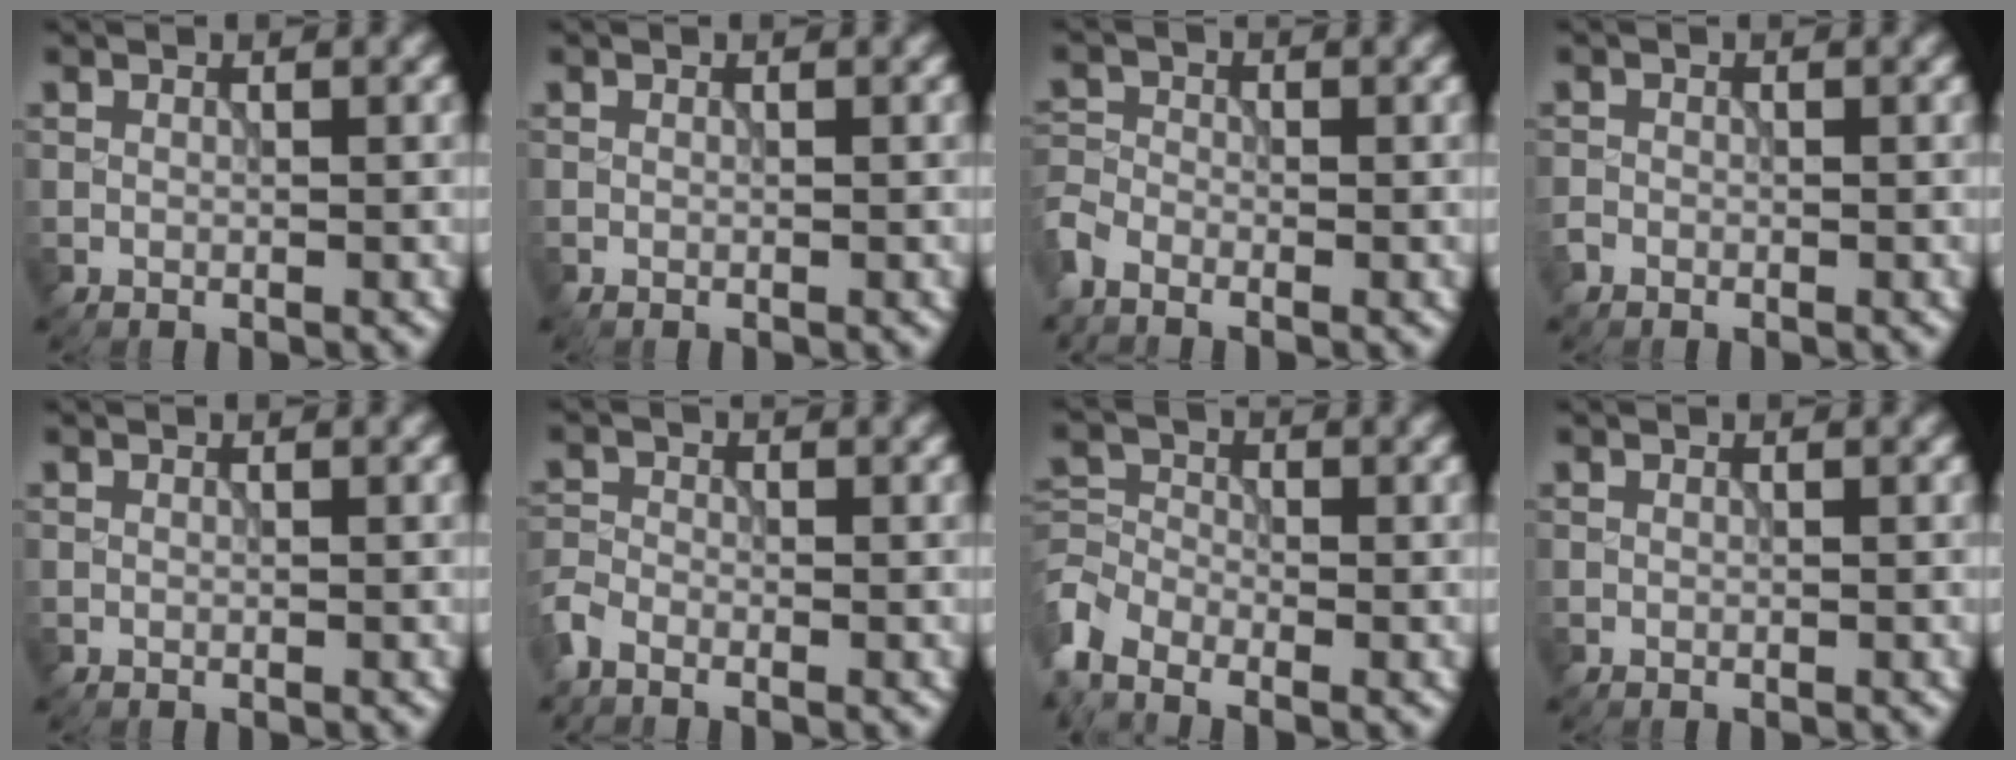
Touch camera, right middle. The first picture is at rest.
{"total": 0.0}
{"total": 2.6, "force": [-2.0, 1.2, 1.1], "torque": [-0.025, -0.005, -0.059]}
{"total": 0.8, "force": [-0.6, 0.5, 0.1], "torque": [0.000, -0.002, -0.016]}
{"total": 0.0}
{"total": 2.1, "force": [-1.7, 0.9, 0.9], "torque": [-0.021, -0.002, -0.048]}
{"total": 3.7, "force": [-2.5, 2.0, 1.8], "torque": [-0.038, -0.005, -0.057]}
{"total": 0.0}